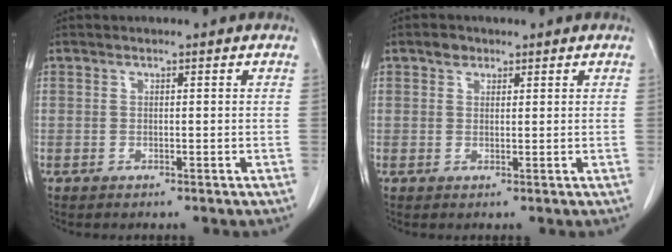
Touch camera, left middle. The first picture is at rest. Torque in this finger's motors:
{"motor_torque": [0.11, -0.02, -0.07, -0.01]}